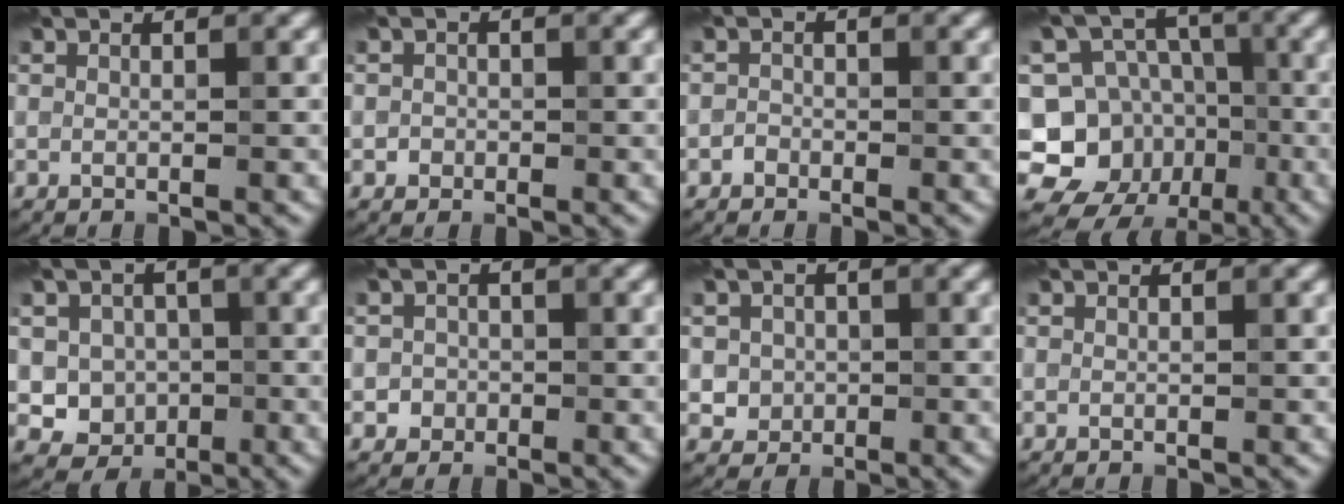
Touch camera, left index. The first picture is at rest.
{"total": 0.8, "force": [-0.3, 0.8, 0.0], "torque": [0.007, -0.001, -0.007]}
{"total": 0.8, "force": [-0.5, 0.6, 0.0], "torque": [0.004, 0.001, -0.011]}
{"total": 10.3, "force": [-3.2, 9.2, 3.4], "torque": [-0.055, 0.010, -0.077]}
{"total": 4.3, "force": [-0.5, 4.0, 1.6], "torque": [-0.009, -0.002, -0.017]}
{"total": 1.4, "force": [-0.4, 1.3, 0.2], "torque": [0.011, 0.001, -0.010]}
{"total": 2.3, "force": [-0.1, 2.2, 0.6], "torque": [0.006, -0.001, -0.001]}
{"total": 0.0}